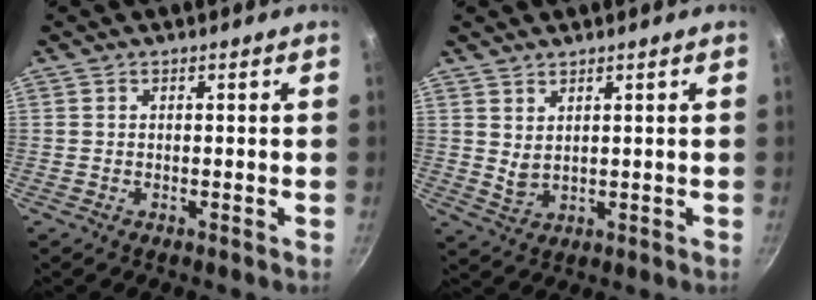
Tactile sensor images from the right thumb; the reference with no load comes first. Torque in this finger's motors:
{"motor_torque": [-0.44, 0.56, 0.06, 0.72, 0.08]}